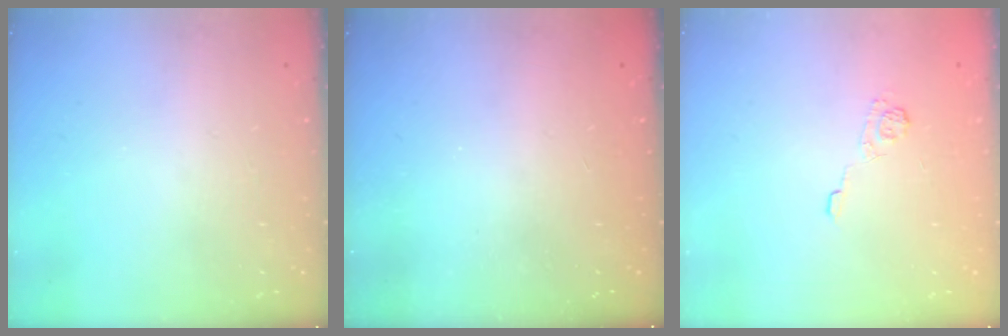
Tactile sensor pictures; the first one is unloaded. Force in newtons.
{"total": 2.3, "press": 2.2, "slide": 0.7}
{"total": 3.7, "press": 3.4, "slide": 1.5}